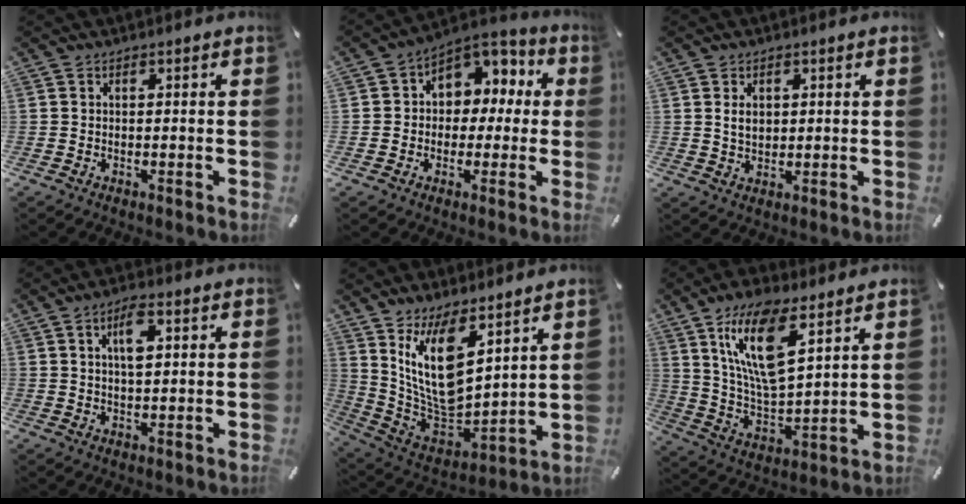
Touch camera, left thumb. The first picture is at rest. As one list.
[{"total": 8.0, "force": [1.5, 7.5, 2.1], "torque": [-0.037, -0.011, 0.031]}, {"total": 3.5, "force": [1.0, 2.6, 2.0], "torque": [-0.030, -0.001, 0.015]}, {"total": 6.0, "force": [2.0, 2.5, 5.1], "torque": [-0.091, 0.003, 0.030]}, {"total": 15.6, "force": [8.6, 7.8, 10.4], "torque": [-0.235, -0.069, 0.157]}, {"total": 16.0, "force": [9.6, 6.0, 11.3], "torque": [-0.246, -0.032, 0.164]}]